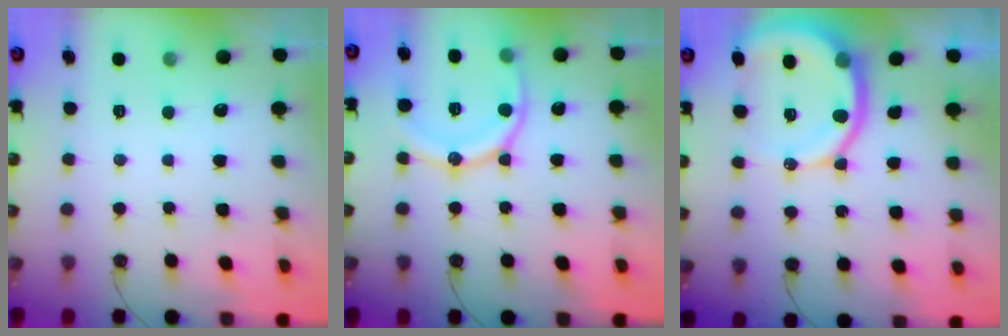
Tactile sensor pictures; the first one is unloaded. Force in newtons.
{"total": 16.1, "press": 16.0, "slide": 1.9}
{"total": 12.9, "press": 12.8, "slide": 1.6}